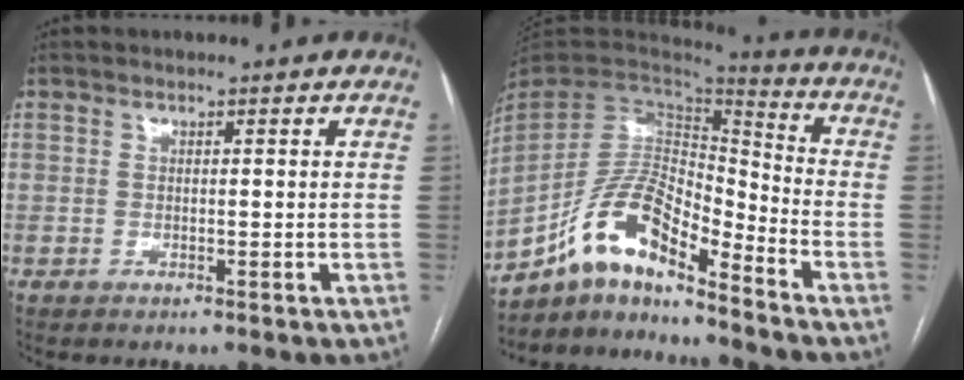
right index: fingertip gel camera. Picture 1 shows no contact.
{"total": 13.8, "force": [-9.7, 3.9, 9.0], "torque": [-0.179, 0.030, -0.176]}